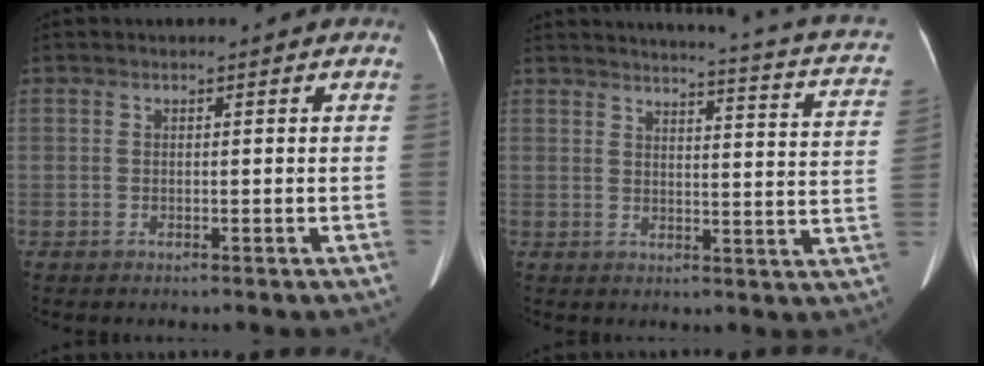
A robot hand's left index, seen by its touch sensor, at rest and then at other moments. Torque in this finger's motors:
{"motor_torque": [-0.57, -1.03, -0.03, 0.03]}